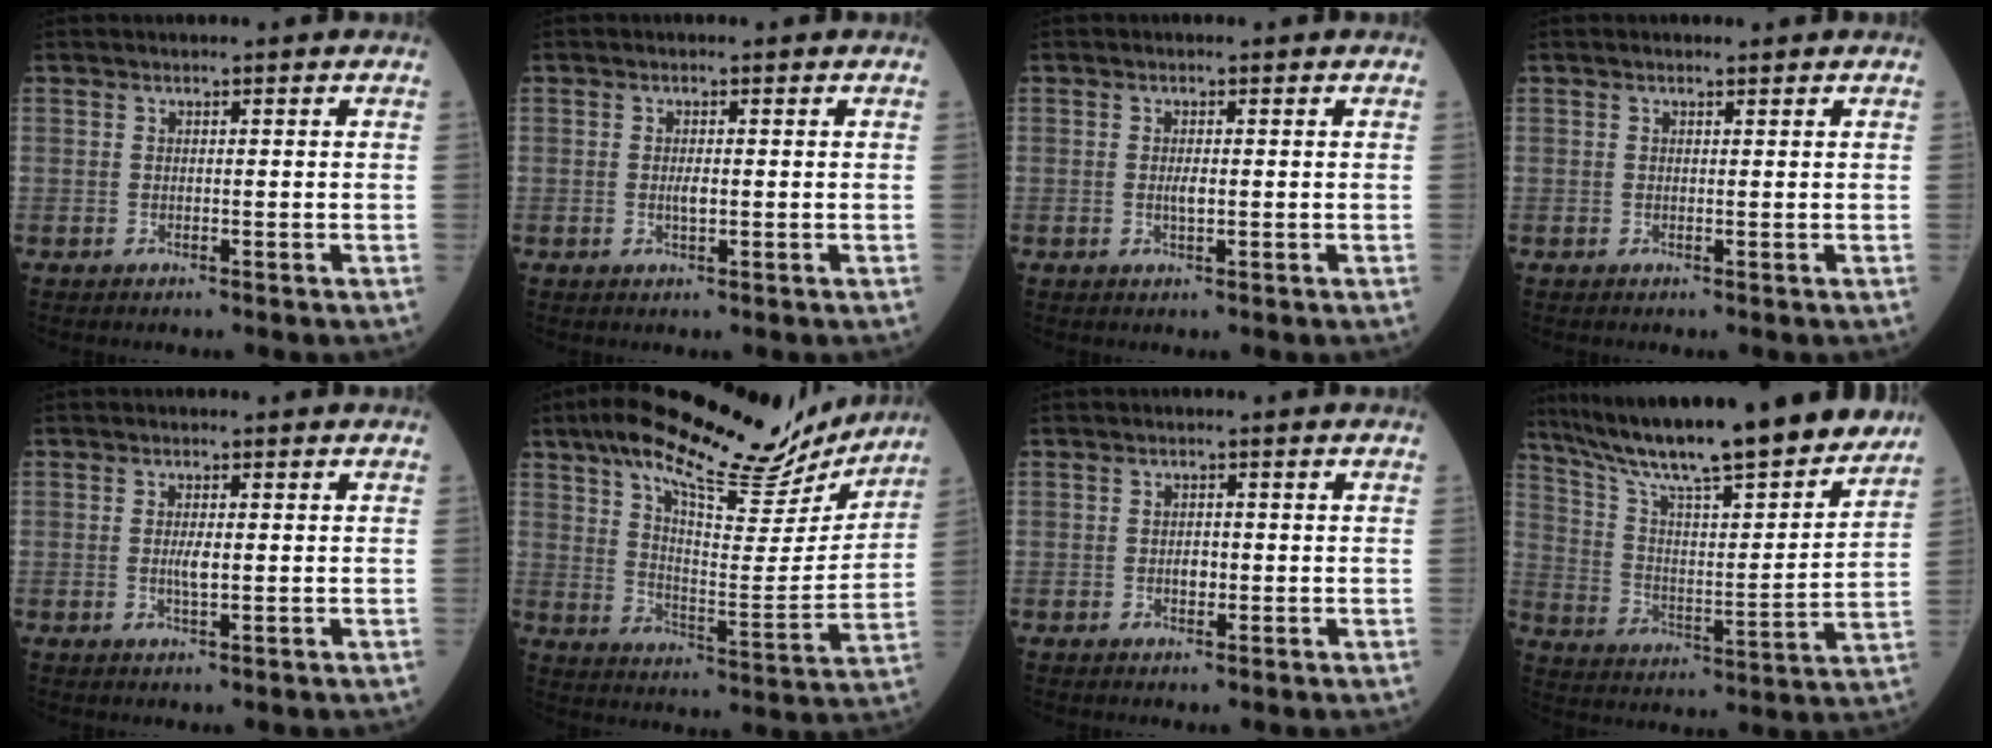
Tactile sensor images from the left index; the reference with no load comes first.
{"total": 1.5, "force": [-0.1, 0.4, 1.4], "torque": [-0.030, -0.002, 0.000]}
{"total": 1.5, "force": [-0.1, 0.4, 1.5], "torque": [-0.032, -0.002, 0.000]}
{"total": 0.6, "force": [0.5, 0.2, 0.4], "torque": [-0.013, 0.001, 0.007]}
{"total": 2.0, "force": [0.0, 0.4, 2.0], "torque": [-0.043, -0.002, 0.001]}
{"total": 23.6, "force": [18.7, 5.8, 13.3], "torque": [-0.214, 0.013, 0.271]}
{"total": 1.6, "force": [-0.3, 1.0, 1.2], "torque": [-0.021, 0.001, -0.004]}
{"total": 24.6, "force": [21.0, 2.1, 12.7], "torque": [-0.214, -0.017, 0.315]}